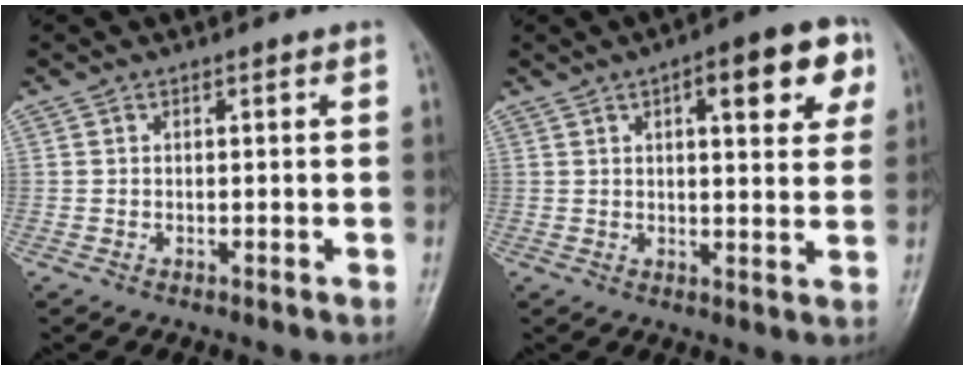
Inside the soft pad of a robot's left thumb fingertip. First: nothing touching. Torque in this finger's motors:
{"motor_torque": [0.24, 0.18, 0.27, 0.05, 0.15]}